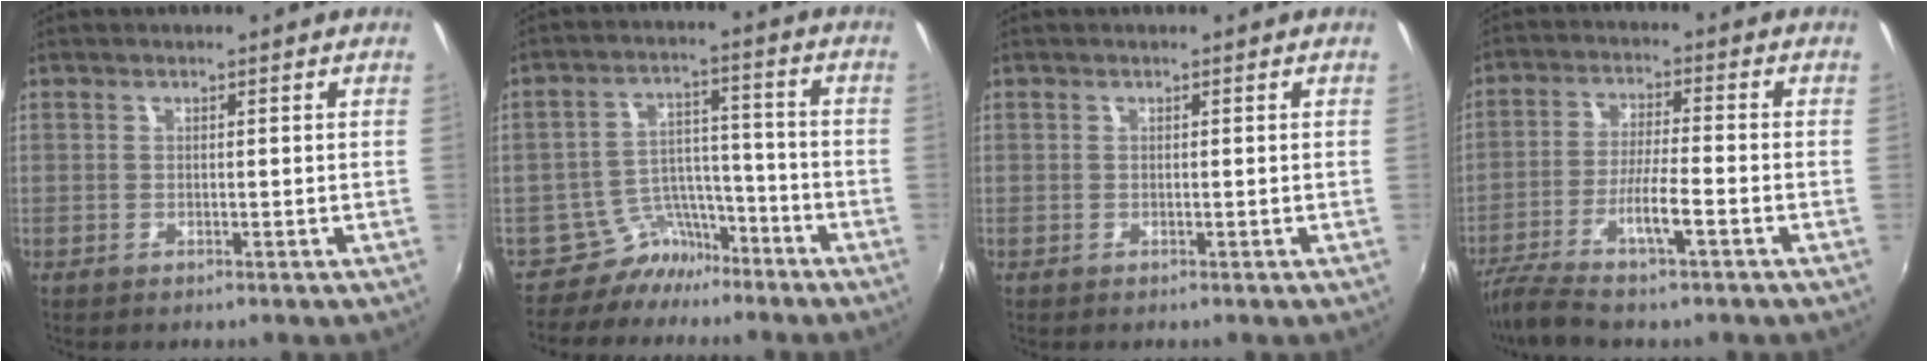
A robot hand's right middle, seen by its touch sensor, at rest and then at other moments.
{"total": 6.9, "force": [-5.9, 3.6, 0.2], "torque": [-0.001, 0.034, -0.097]}
{"total": 0.0}
{"total": 9.8, "force": [-6.3, 0.5, 7.5], "torque": [-0.153, -0.015, -0.113]}